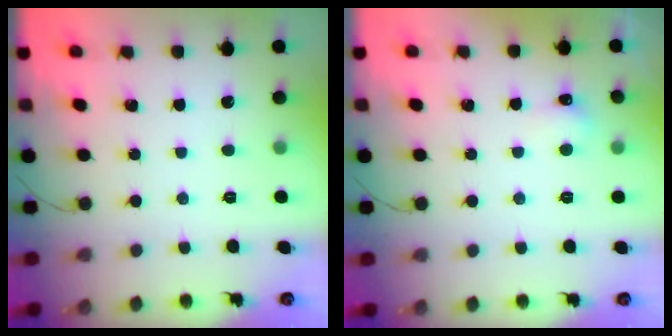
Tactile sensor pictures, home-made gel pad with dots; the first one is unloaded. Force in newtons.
{"total": 3.8, "press": 3.7, "slide": 1.1}